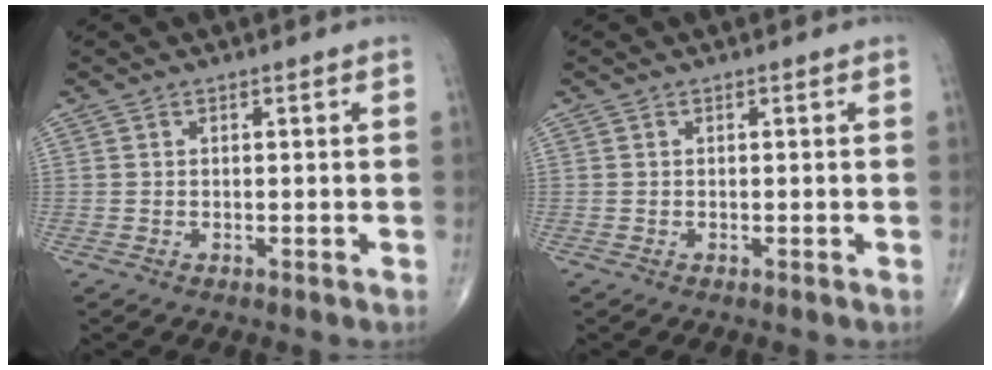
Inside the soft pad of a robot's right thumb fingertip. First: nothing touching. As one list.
[{"total": 0.0}]